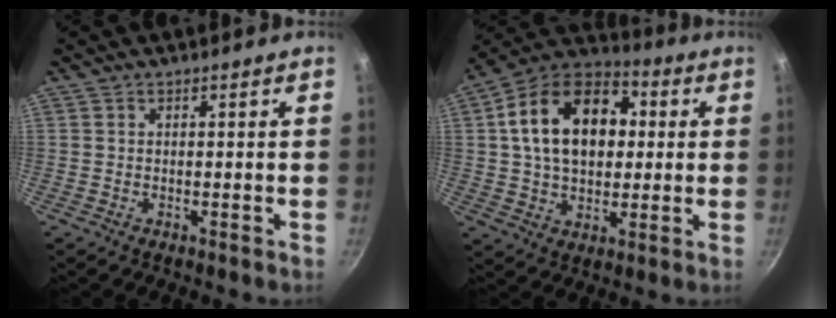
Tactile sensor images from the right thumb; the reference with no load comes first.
{"total": 19.8, "force": [3.3, 13.5, 14.1], "torque": [-0.206, 0.025, 0.040]}